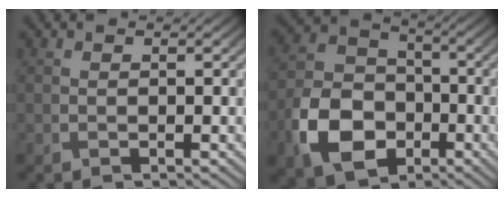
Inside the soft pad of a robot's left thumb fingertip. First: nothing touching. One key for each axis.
{"total": 10.7, "fx": -4.4, "fy": 7.6, "fz": 6.1, "tx": -0.144, "ty": -0.013, "tz": -0.095}